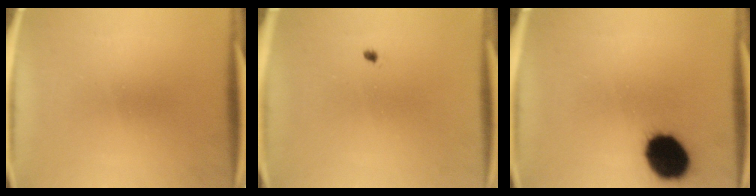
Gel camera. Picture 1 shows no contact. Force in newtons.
{"total": 0.6}
{"total": 15.4}